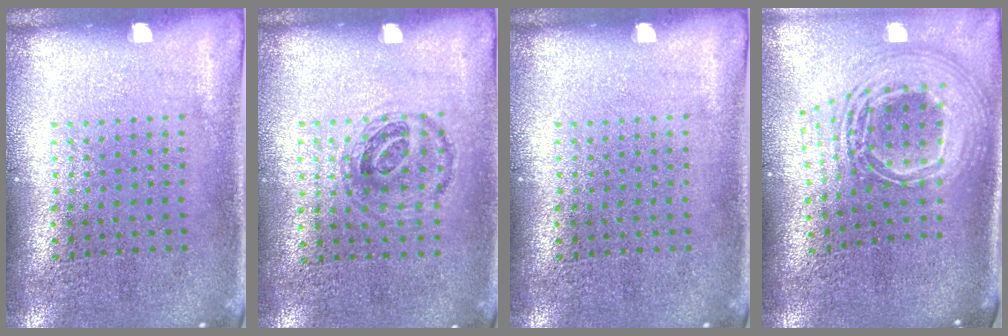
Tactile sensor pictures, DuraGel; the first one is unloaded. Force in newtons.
{"total": 1.0, "press": 0.8, "slide": 0.5}
{"total": 0.0}
{"total": 2.7, "press": 1.9, "slide": 2.0}